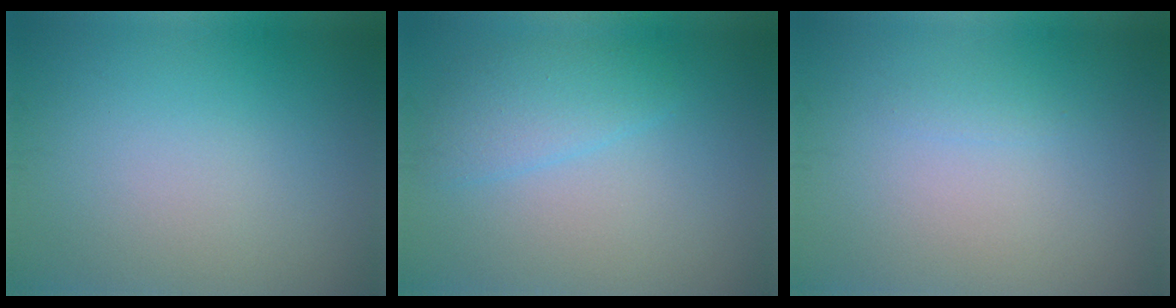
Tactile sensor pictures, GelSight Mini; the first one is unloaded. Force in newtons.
{"total": 2.7, "press": 2.7, "slide": 0.1}
{"total": 0.6, "press": 0.6, "slide": 0.0}